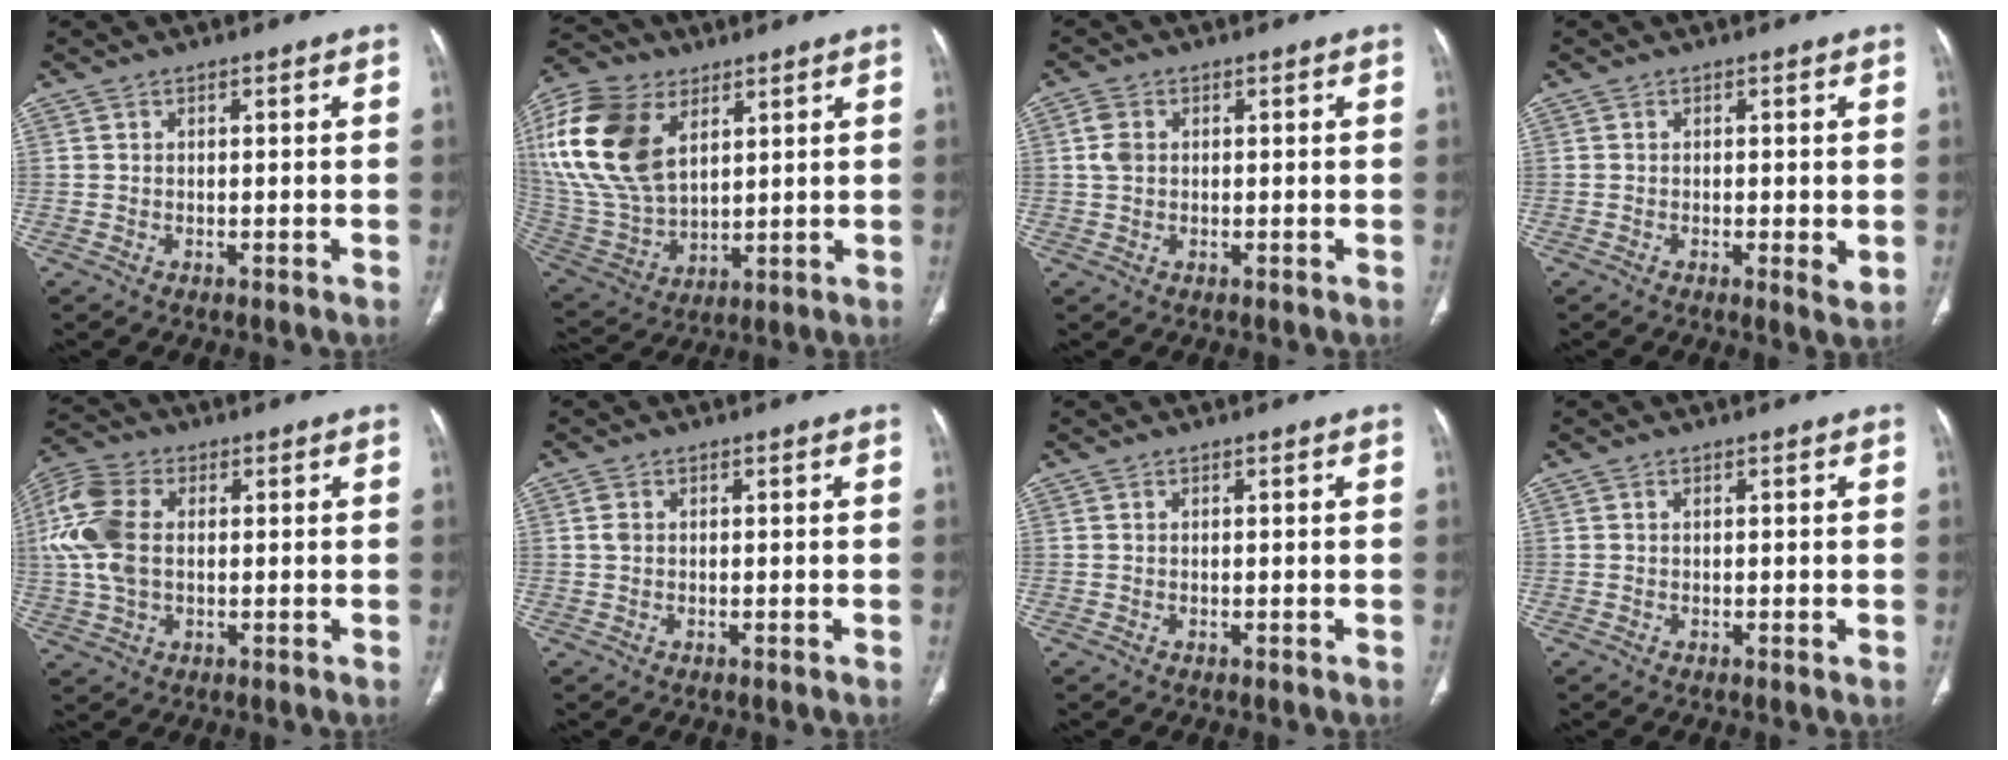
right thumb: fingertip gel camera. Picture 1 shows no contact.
{"total": 23.5, "force": [8.7, 14.5, 16.3], "torque": [-0.355, -0.015, 0.170]}
{"total": 2.9, "force": [0.5, 2.1, 1.9], "torque": [-0.045, 0.006, 0.009]}
{"total": 2.8, "force": [-0.3, 0.9, 2.6], "torque": [-0.043, -0.009, -0.007]}
{"total": 12.3, "force": [1.3, 8.0, 9.3], "torque": [-0.219, 0.018, 0.024]}
{"total": 1.4, "force": [0.2, 1.0, 1.0], "torque": [-0.024, 0.004, 0.005]}
{"total": 0.0}
{"total": 0.6, "force": [0.0, 0.2, 0.5], "torque": [-0.009, -0.001, 0.001]}